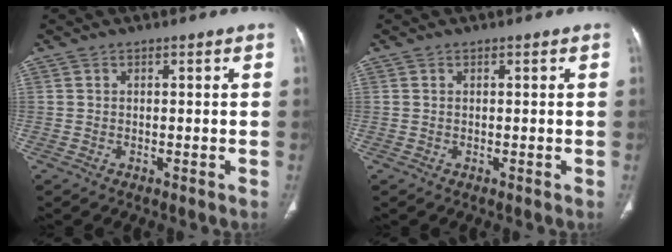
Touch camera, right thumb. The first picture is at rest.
{"total": 0.0}